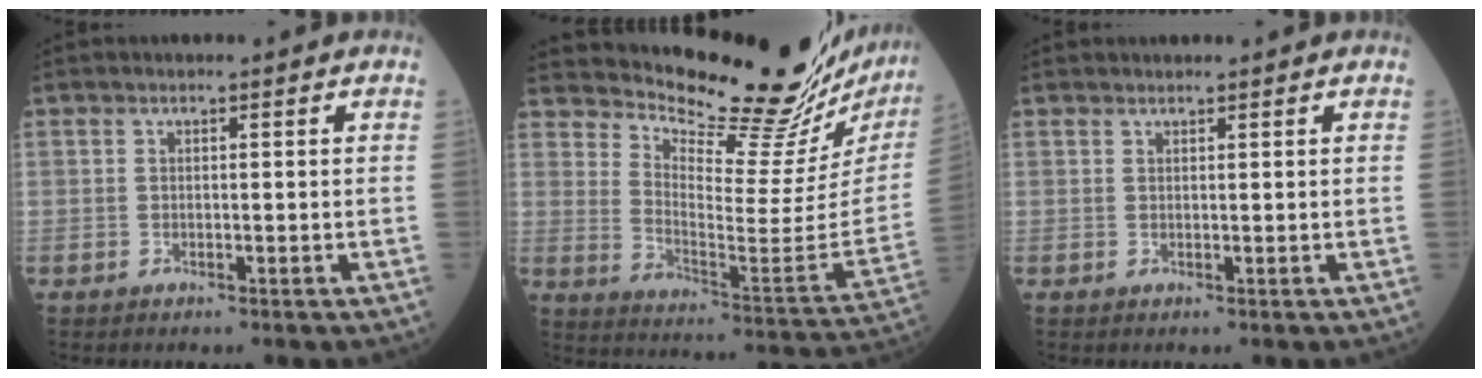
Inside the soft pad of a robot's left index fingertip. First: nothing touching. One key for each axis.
{"total": 24.1, "fx": 22.6, "fy": 1.4, "fz": 8.4, "tx": -0.140, "ty": -0.119, "tz": 0.299}
{"total": 1.1, "fx": 1.1, "fy": 0.1, "fz": 0.2, "tx": -0.007, "ty": 0.011, "tz": 0.022}